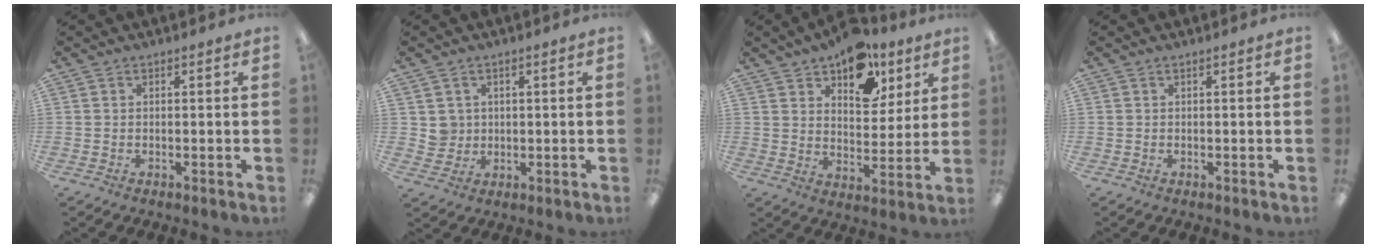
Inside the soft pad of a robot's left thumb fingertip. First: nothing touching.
{"total": 3.9, "force": [1.2, 3.7, -0.2], "torque": [0.006, 0.002, 0.019]}
{"total": 13.2, "force": [9.5, 7.3, 5.7], "torque": [-0.065, -0.057, 0.165]}
{"total": 0.0}